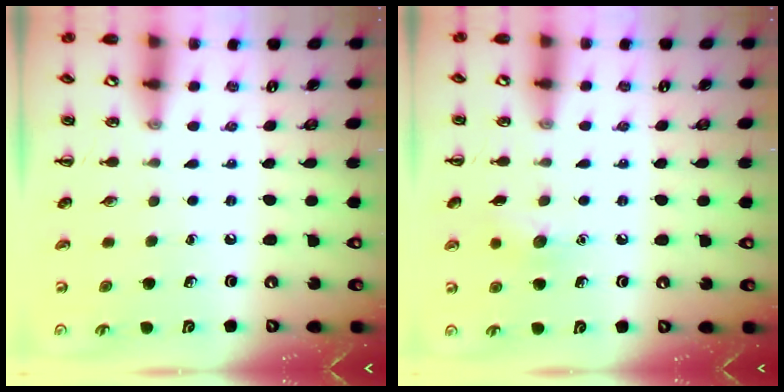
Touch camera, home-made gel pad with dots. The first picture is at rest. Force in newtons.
{"total": 6.7, "press": 6.4, "slide": 1.8}